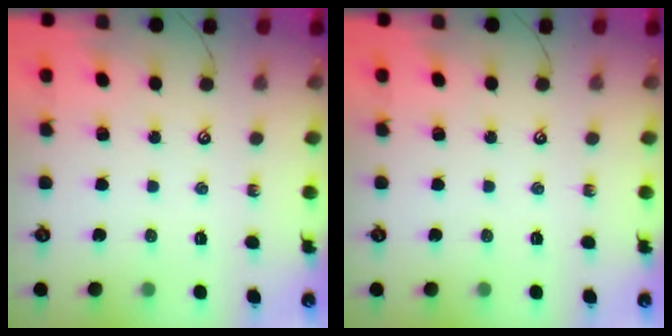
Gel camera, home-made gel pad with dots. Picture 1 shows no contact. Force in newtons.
{"total": 0.0}